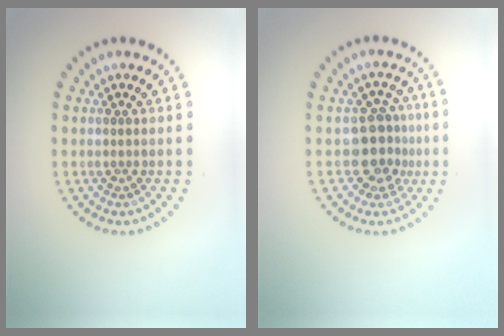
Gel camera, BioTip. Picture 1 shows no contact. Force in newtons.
{"total": 3.8, "press": 3.3, "slide": 2.0}